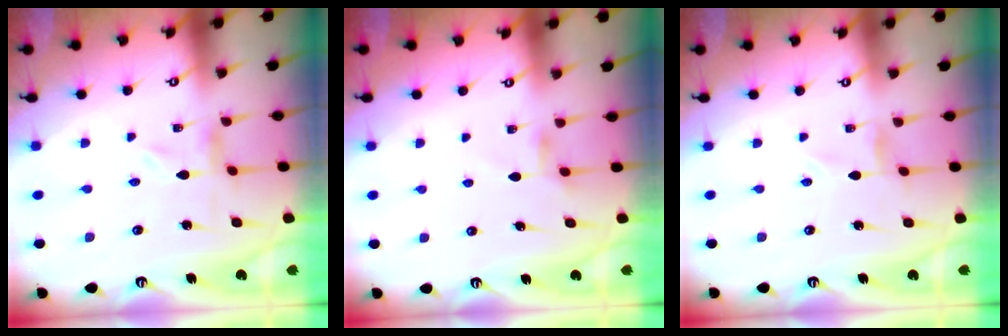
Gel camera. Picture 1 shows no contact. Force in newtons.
{"total": 2.8, "press": 2.7, "slide": 0.5}
{"total": 0.6, "press": 0.6, "slide": 0.1}